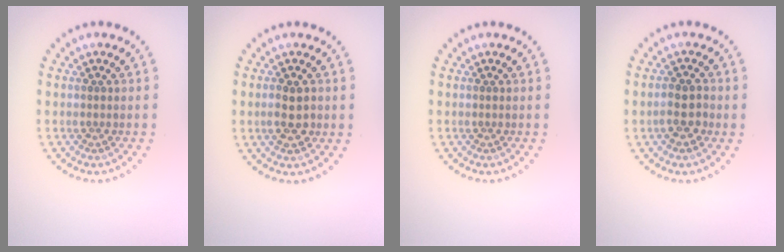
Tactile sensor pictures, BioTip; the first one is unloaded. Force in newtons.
{"total": 2.4, "press": 2.4, "slide": 0.3}
{"total": 0.0}
{"total": 2.3, "press": 2.2, "slide": 0.7}